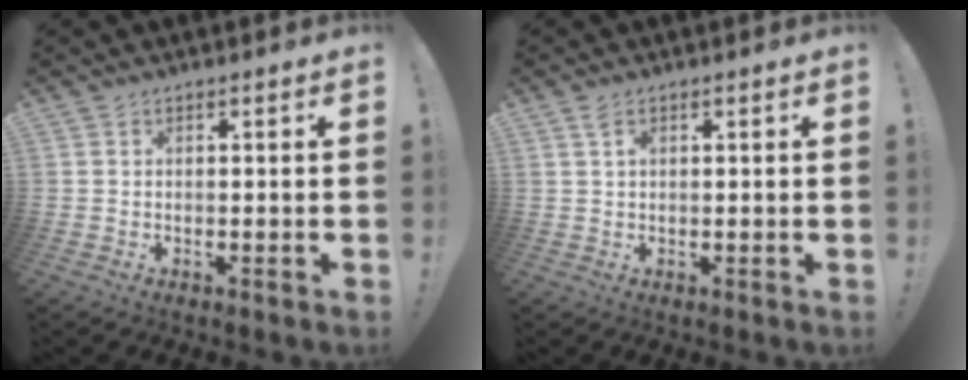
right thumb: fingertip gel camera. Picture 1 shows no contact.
{"total": 2.0, "force": [0.9, 1.0, 1.5], "torque": [-0.031, 0.002, 0.015]}